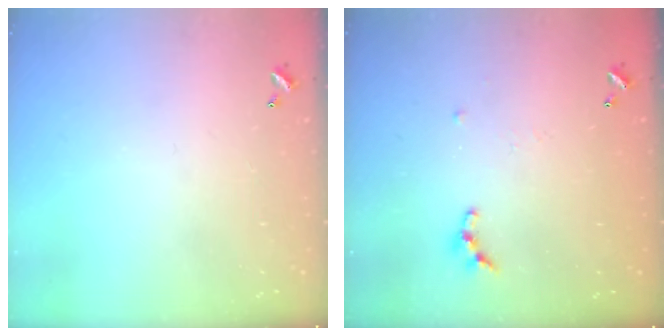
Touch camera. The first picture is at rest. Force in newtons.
{"total": 6.2, "press": 6.2, "slide": 0.7}